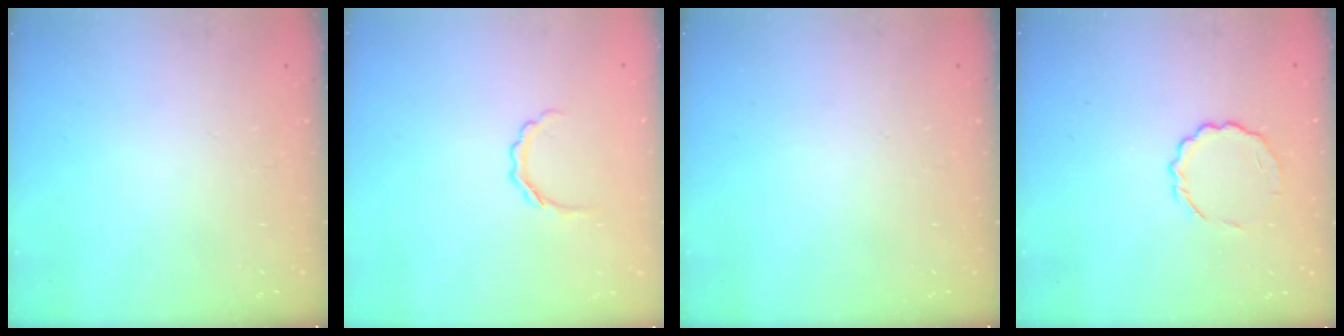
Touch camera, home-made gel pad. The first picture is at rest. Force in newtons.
{"total": 3.7, "press": 3.7, "slide": 0.7}
{"total": 0.0}
{"total": 6.2, "press": 6.0, "slide": 1.5}